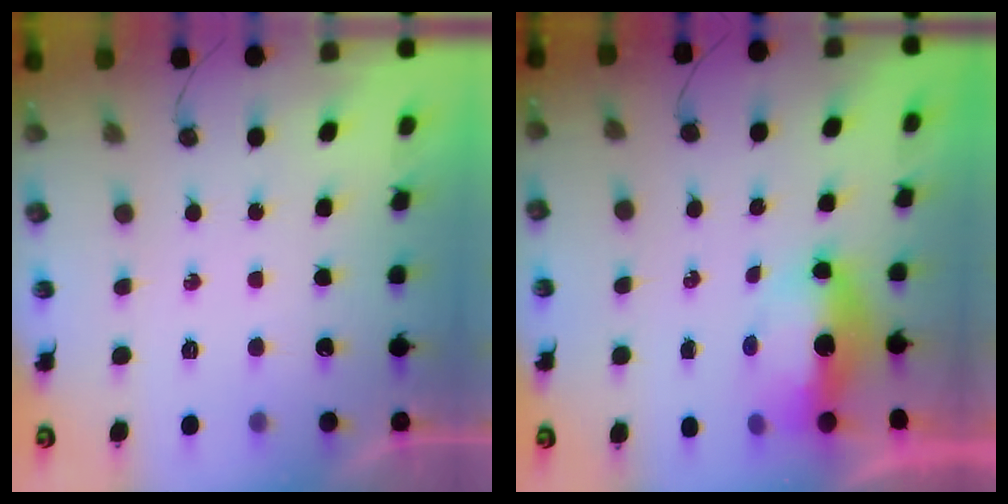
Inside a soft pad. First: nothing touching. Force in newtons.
{"total": 7.4, "press": 7.3, "slide": 1.2}